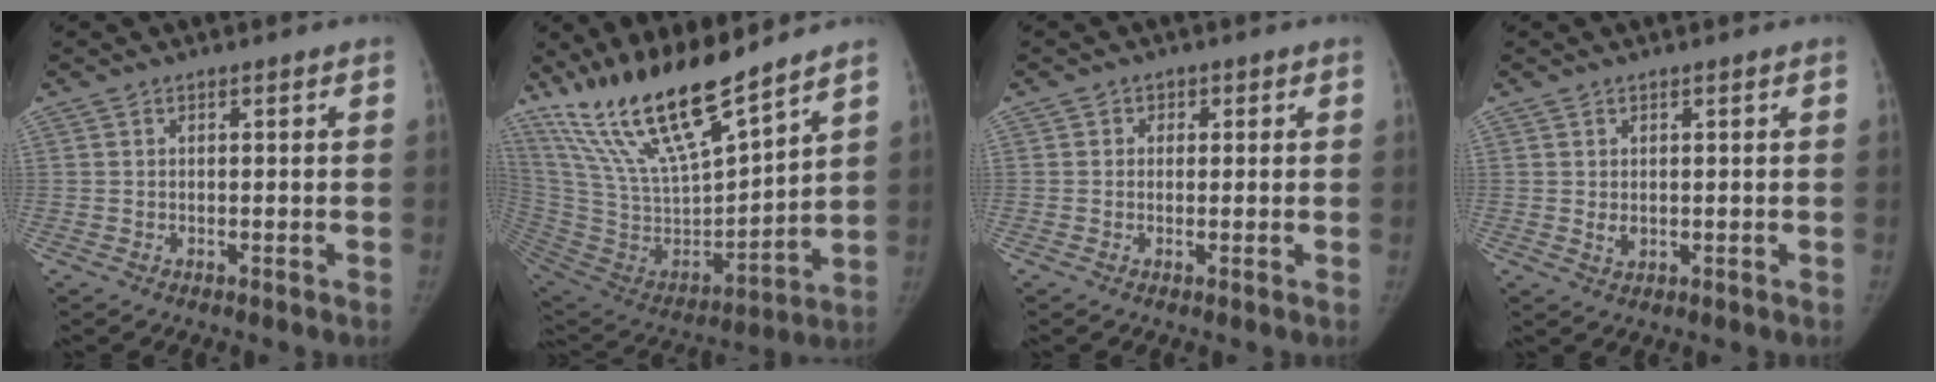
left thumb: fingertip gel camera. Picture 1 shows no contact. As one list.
[{"total": 22.5, "force": [17.6, 4.8, 13.2], "torque": [-0.218, -0.091, 0.341]}, {"total": 1.7, "force": [0.4, 1.7, 0.3], "torque": [0.013, 0.002, 0.000]}, {"total": 1.6, "force": [0.3, 1.0, 1.2], "torque": [-0.015, -0.005, 0.010]}]